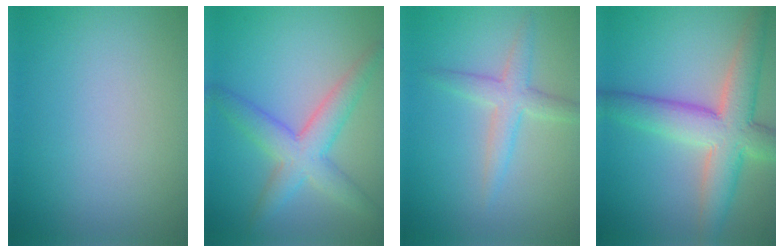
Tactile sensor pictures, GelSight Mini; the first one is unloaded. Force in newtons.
{"total": 4.9, "press": 4.9, "slide": 0.2}
{"total": 2.8, "press": 2.8, "slide": 0.1}
{"total": 7.4, "press": 7.4, "slide": 0.7}